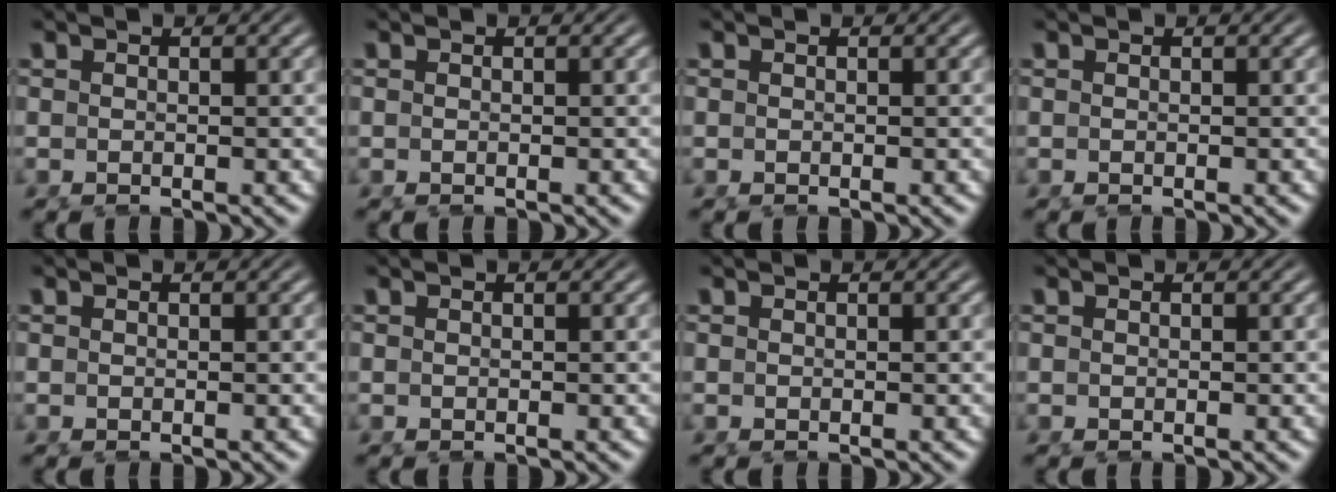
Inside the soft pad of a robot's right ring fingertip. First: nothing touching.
{"total": 0.0}
{"total": 0.0}
{"total": 0.0}
{"total": 0.0}
{"total": 0.0}
{"total": 0.0}
{"total": 0.0}